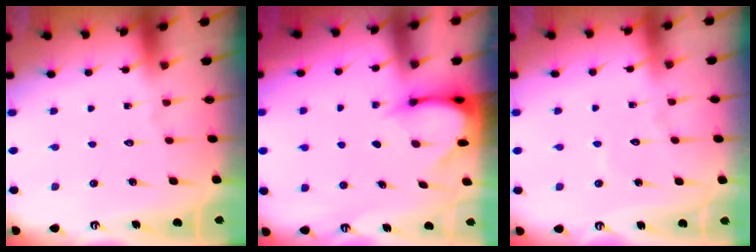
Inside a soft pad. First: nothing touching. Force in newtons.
{"total": 3.8, "press": 3.8, "slide": 0.3}
{"total": 3.3, "press": 3.3, "slide": 0.4}